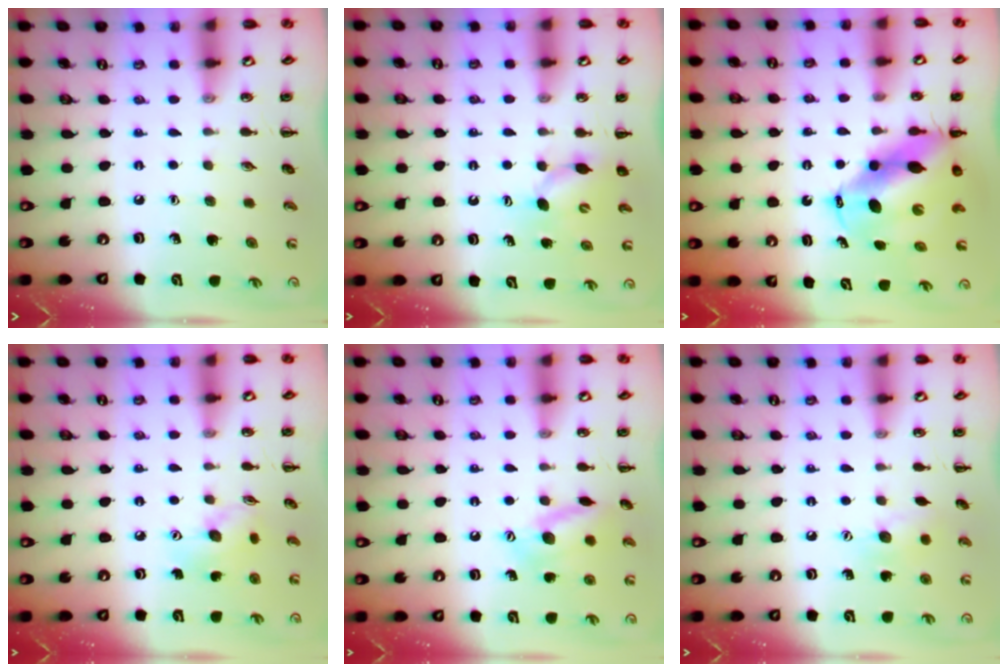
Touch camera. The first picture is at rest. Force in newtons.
{"total": 5.0, "press": 4.9, "slide": 1.0}
{"total": 11.3, "press": 10.9, "slide": 3.2}
{"total": 6.8, "press": 6.8, "slide": 0.3}
{"total": 12.9, "press": 12.9, "slide": 0.7}
{"total": 7.7, "press": 7.6, "slide": 1.3}